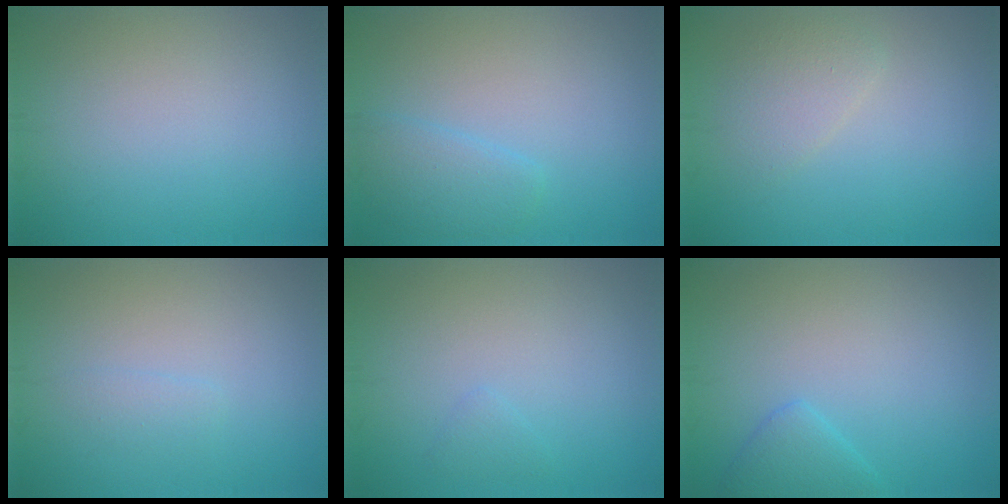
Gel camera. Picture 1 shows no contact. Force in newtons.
{"total": 2.4, "press": 2.4, "slide": 0.2}
{"total": 1.9, "press": 1.9, "slide": 0.1}
{"total": 0.8, "press": 0.8, "slide": 0.1}
{"total": 0.7, "press": 0.7, "slide": 0.0}
{"total": 1.6, "press": 1.6, "slide": 0.0}